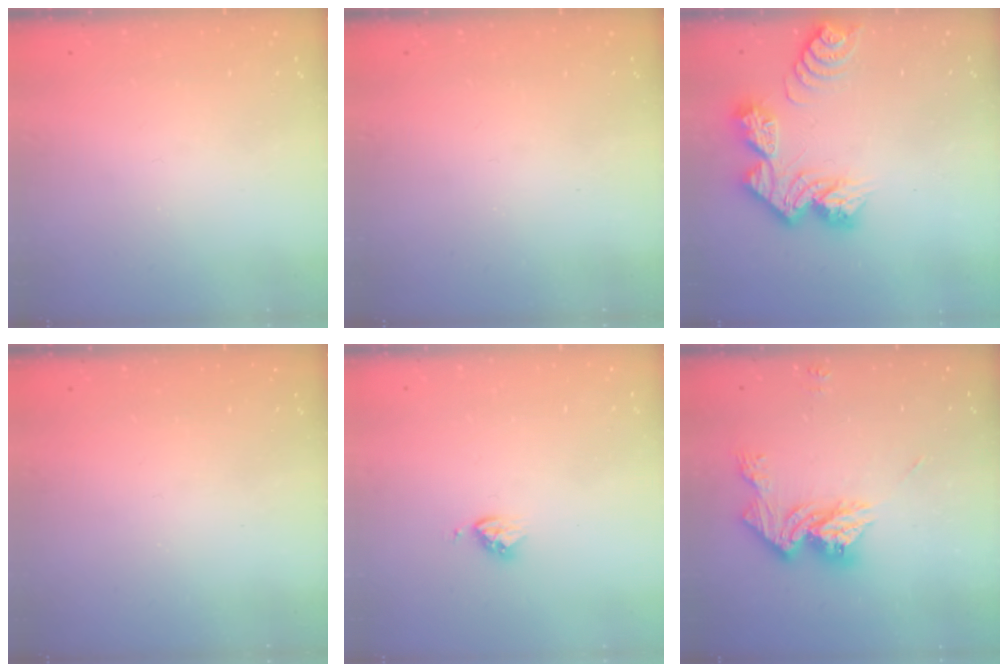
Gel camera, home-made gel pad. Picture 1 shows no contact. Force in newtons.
{"total": 0.0}
{"total": 13.0, "press": 13.0, "slide": 1.1}
{"total": 0.0}
{"total": 3.9, "press": 3.8, "slide": 0.4}
{"total": 14.0, "press": 13.9, "slide": 1.2}